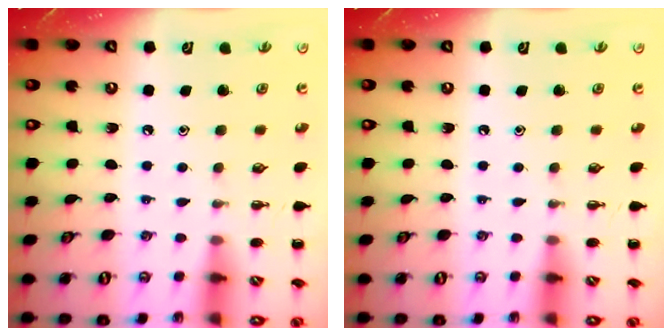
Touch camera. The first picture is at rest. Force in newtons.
{"total": 0.0}